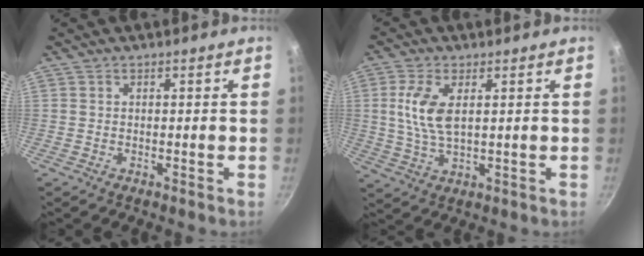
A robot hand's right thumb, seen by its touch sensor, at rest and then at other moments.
{"total": 7.9, "force": [1.6, 3.8, 6.8], "torque": [-0.139, -0.001, 0.034]}